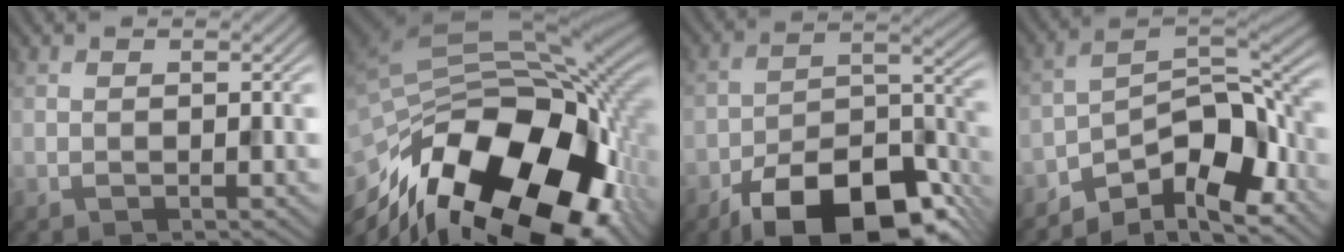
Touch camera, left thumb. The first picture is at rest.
{"total": 20.0, "force": [-10.8, 9.9, 13.6], "torque": [-0.273, -0.034, -0.154]}
{"total": 15.8, "force": [-10.9, 6.6, 9.4], "torque": [-0.151, -0.011, -0.185]}
{"total": 10.6, "force": [-7.4, 4.2, 6.3], "torque": [-0.083, 0.001, -0.148]}